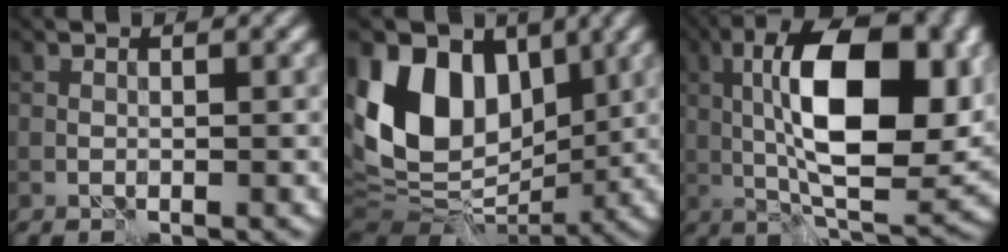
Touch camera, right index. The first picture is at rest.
{"total": 12.8, "force": [3.0, 9.1, 8.5], "torque": [-0.159, 0.015, 0.042]}
{"total": 13.8, "force": [1.8, 5.8, 12.4], "torque": [-0.188, 0.007, 0.025]}